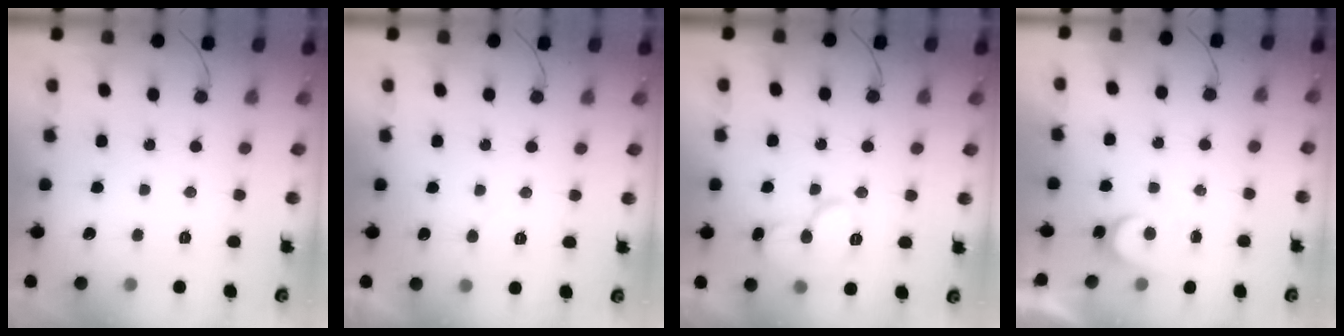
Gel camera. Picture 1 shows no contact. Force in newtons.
{"total": 3.8, "press": 3.8, "slide": 0.2}
{"total": 11.2, "press": 11.1, "slide": 1.2}
{"total": 3.5, "press": 3.5, "slide": 0.3}